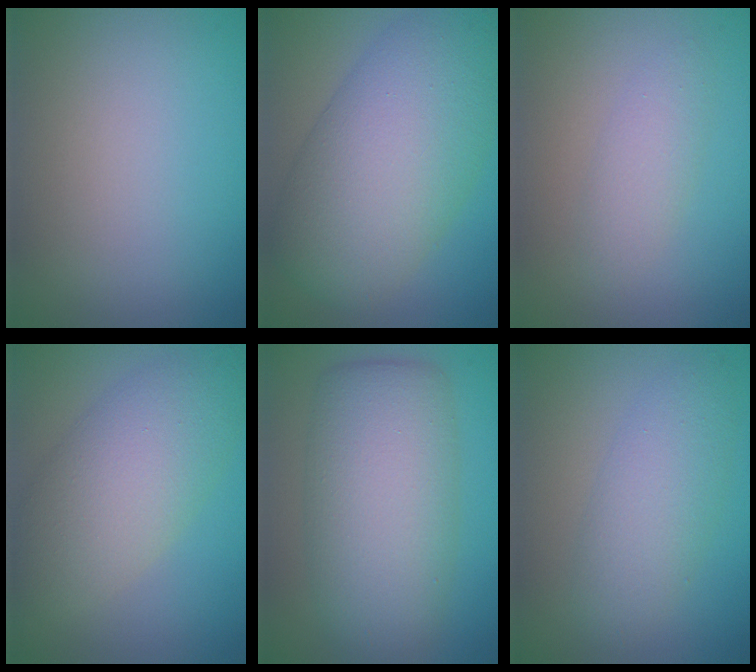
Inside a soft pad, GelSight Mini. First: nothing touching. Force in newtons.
{"total": 11.3, "press": 11.3, "slide": 0.4}
{"total": 2.1, "press": 2.1, "slide": 0.1}
{"total": 7.2, "press": 7.2, "slide": 0.6}
{"total": 8.7, "press": 8.7, "slide": 0.2}
{"total": 4.2, "press": 4.2, "slide": 0.0}